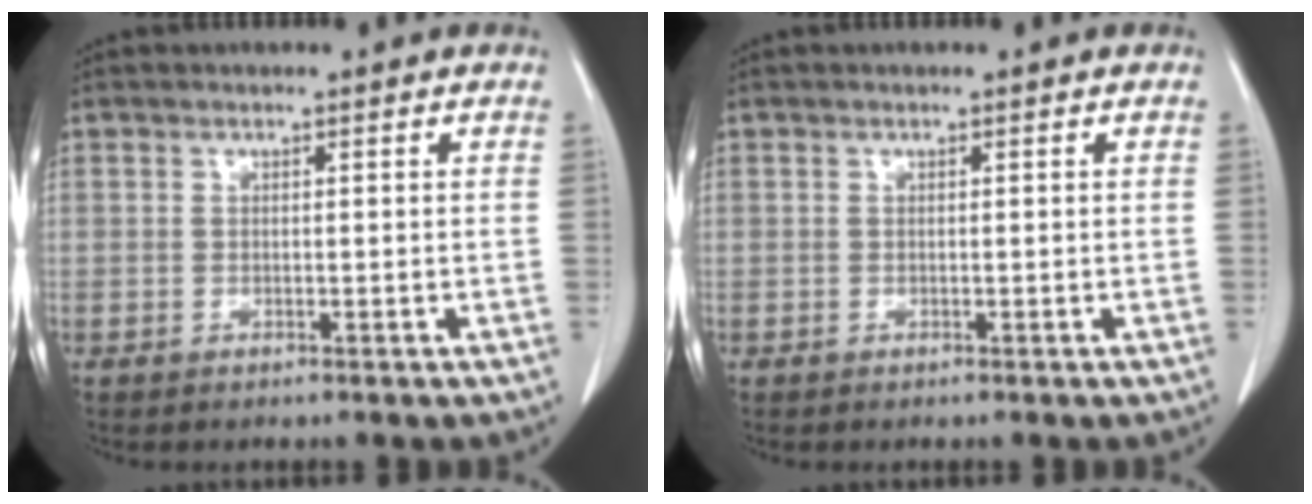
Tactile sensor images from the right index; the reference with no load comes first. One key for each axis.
{"total": 0.0}